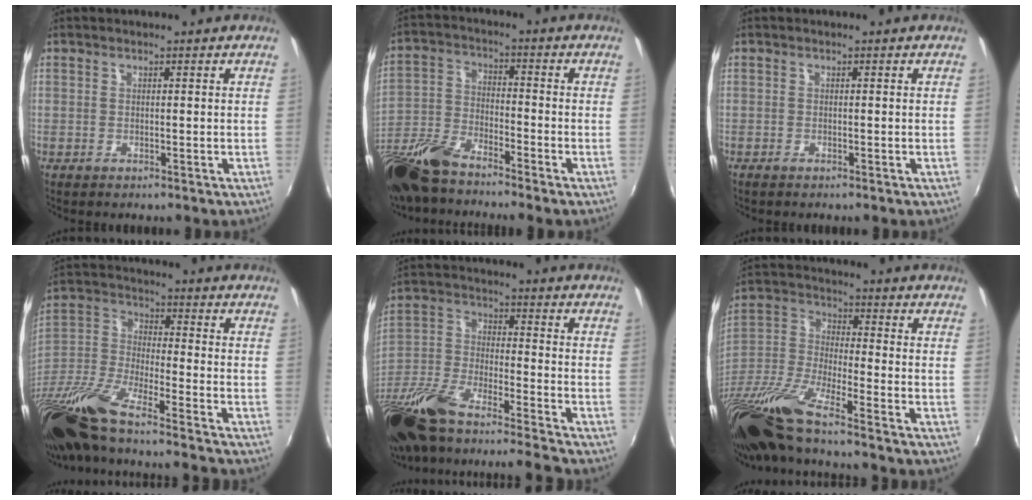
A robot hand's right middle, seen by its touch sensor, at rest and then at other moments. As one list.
[{"total": 13.7, "force": [-10.9, 3.0, 7.8], "torque": [-0.175, -0.023, -0.221]}, {"total": 0.9, "force": [-0.8, 0.1, 0.4], "torque": [-0.009, -0.004, -0.016]}, {"total": 19.3, "force": [-15.0, 0.9, 12.0], "torque": [-0.234, -0.061, -0.287]}, {"total": 22.7, "force": [-17.7, 2.1, 14.0], "torque": [-0.262, -0.055, -0.319]}, {"total": 15.5, "force": [-12.0, 0.4, 9.8], "torque": [-0.196, -0.041, -0.242]}]